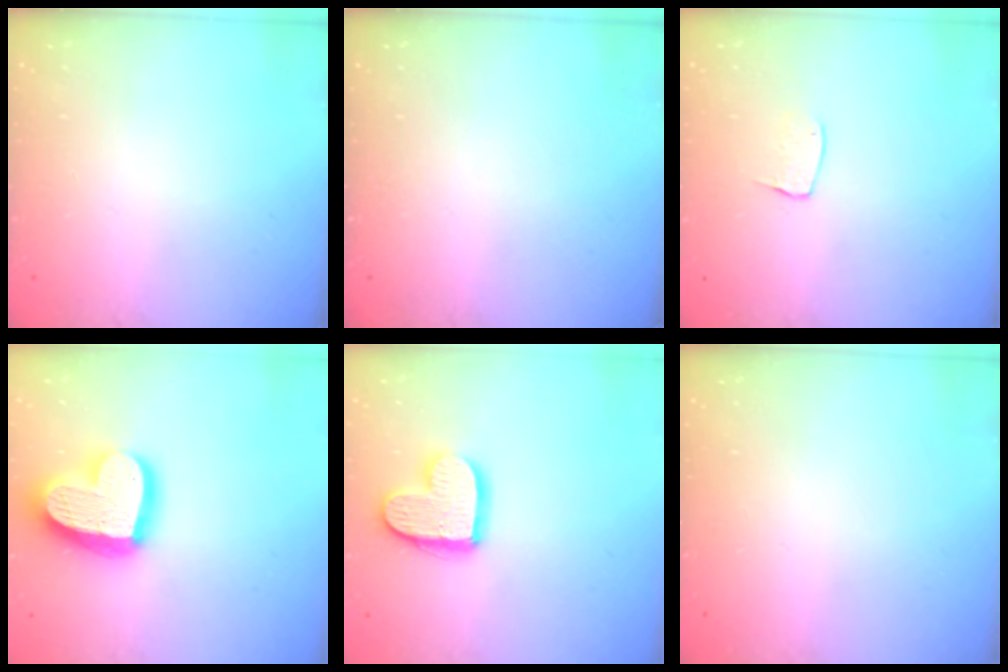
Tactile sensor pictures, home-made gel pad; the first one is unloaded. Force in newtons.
{"total": 0.0}
{"total": 5.6, "press": 5.6, "slide": 0.3}
{"total": 21.7, "press": 21.6, "slide": 2.0}
{"total": 13.0, "press": 13.0, "slide": 0.8}
{"total": 0.0}